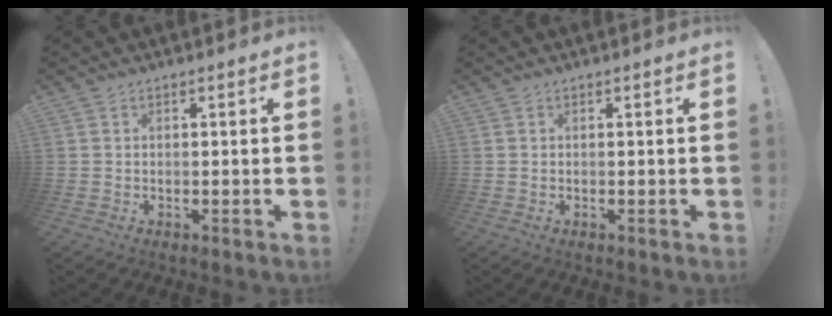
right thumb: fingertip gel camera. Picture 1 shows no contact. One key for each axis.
{"total": 0.0}